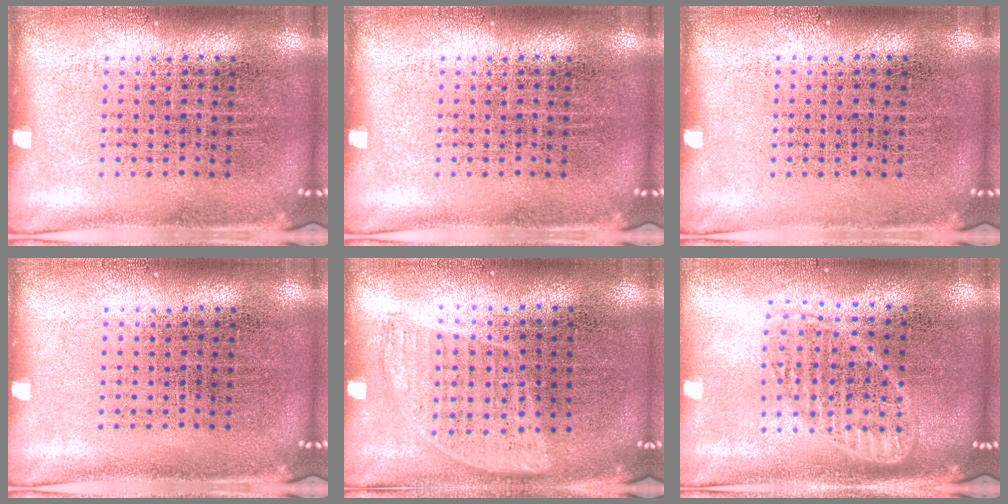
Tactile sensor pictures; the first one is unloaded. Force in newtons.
{"total": 0.0}
{"total": 0.0}
{"total": 0.0}
{"total": 0.9, "press": 0.8, "slide": 0.4}
{"total": 1.8, "press": 1.5, "slide": 0.9}